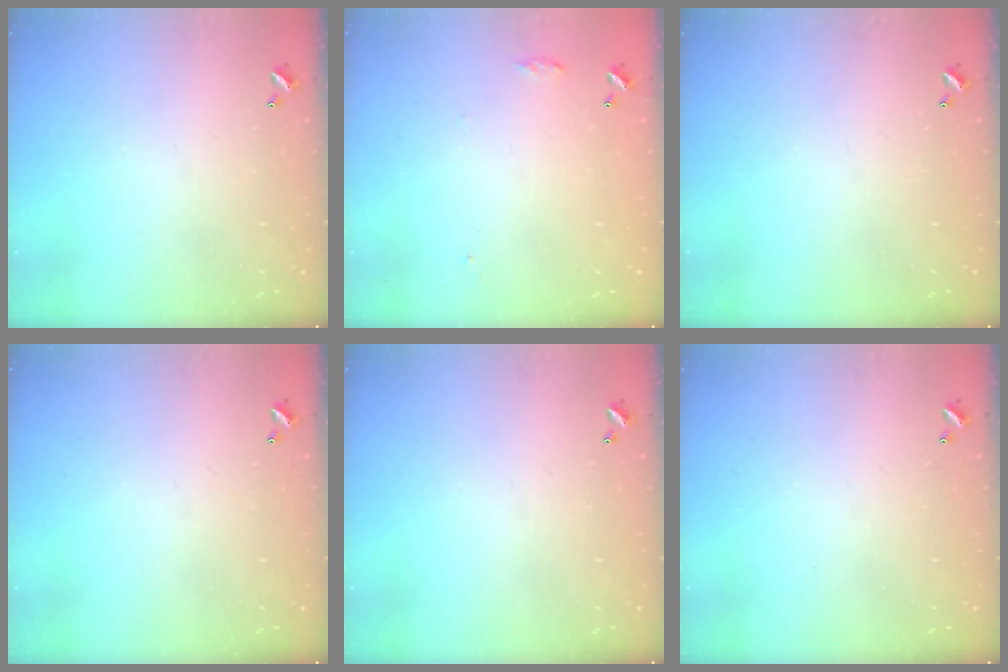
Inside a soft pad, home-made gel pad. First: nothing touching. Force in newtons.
{"total": 6.3, "press": 6.3, "slide": 0.8}
{"total": 0.0}
{"total": 0.0}
{"total": 0.0}
{"total": 0.0}